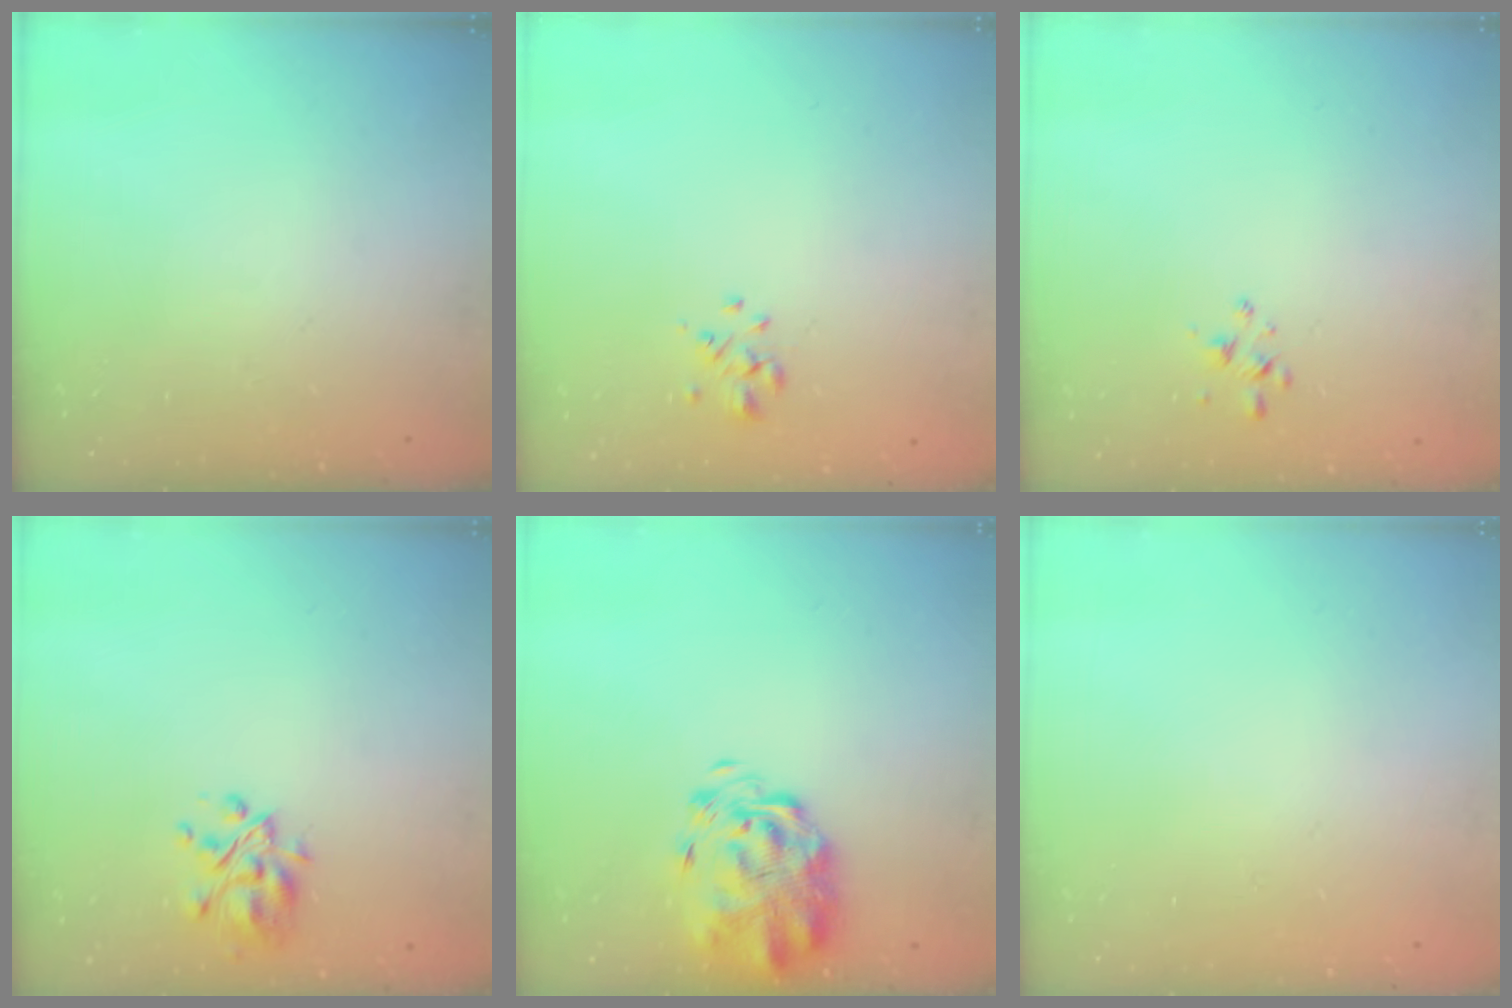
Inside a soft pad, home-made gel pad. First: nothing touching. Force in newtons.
{"total": 1.3, "press": 1.1, "slide": 0.6}
{"total": 2.1, "press": 2.0, "slide": 0.6}
{"total": 6.3, "press": 5.9, "slide": 2.3}
{"total": 3.8, "press": 3.5, "slide": 1.6}
{"total": 1.8, "press": 1.8, "slide": 0.2}